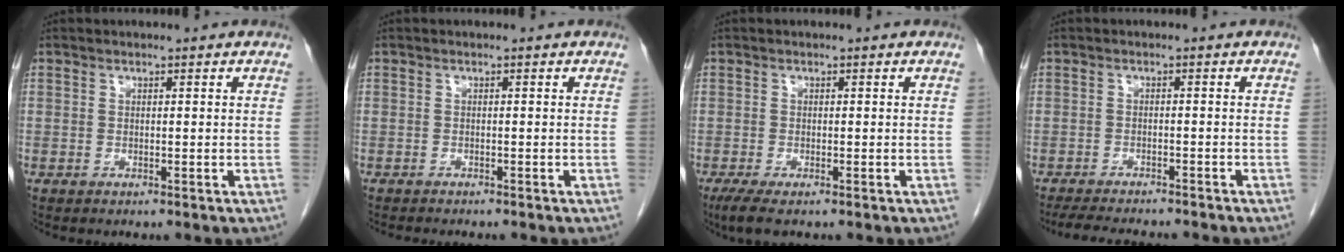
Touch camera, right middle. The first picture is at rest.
{"total": 3.1, "force": [-2.8, 0.3, 1.4], "torque": [-0.023, -0.007, -0.033]}
{"total": 2.9, "force": [-1.9, 0.6, 2.1], "torque": [-0.042, -0.010, -0.034]}
{"total": 9.8, "force": [-8.7, 1.3, 4.2], "torque": [-0.060, -0.015, -0.121]}